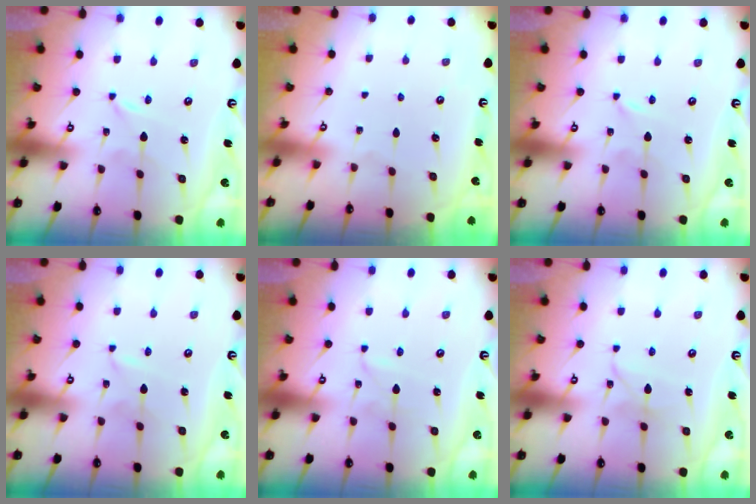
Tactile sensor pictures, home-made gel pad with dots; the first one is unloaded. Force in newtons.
{"total": 0.0}
{"total": 0.0}
{"total": 2.3, "press": 2.3, "slide": 0.2}
{"total": 1.7, "press": 1.7, "slide": 0.2}
{"total": 4.7, "press": 4.7, "slide": 0.2}